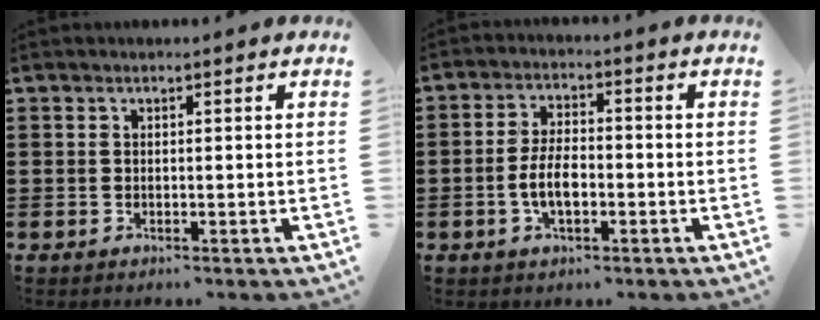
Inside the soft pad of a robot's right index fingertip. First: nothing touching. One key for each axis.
{"total": 5.5, "fx": -1.2, "fy": 2.6, "fz": 4.7, "tx": -0.110, "ty": 0.000, "tz": -0.030}